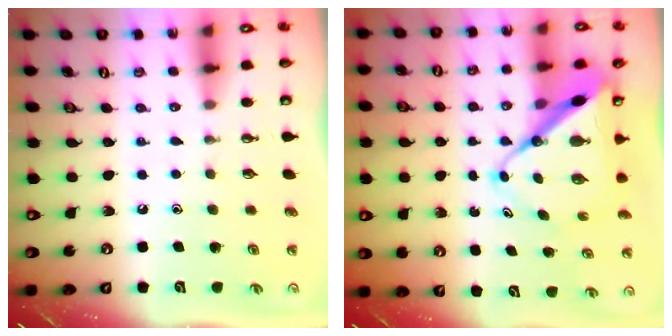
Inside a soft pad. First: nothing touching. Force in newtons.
{"total": 11.3, "press": 11.2, "slide": 0.8}